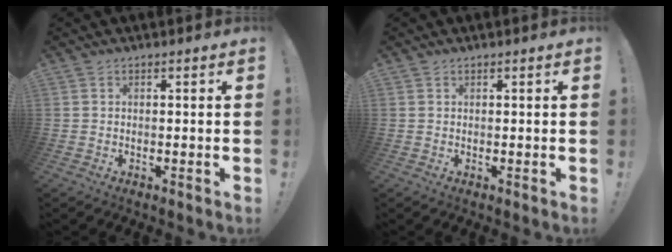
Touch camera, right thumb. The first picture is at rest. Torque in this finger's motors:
{"motor_torque": [-0.13, -0.11, -0.19, 0.10, -0.01]}